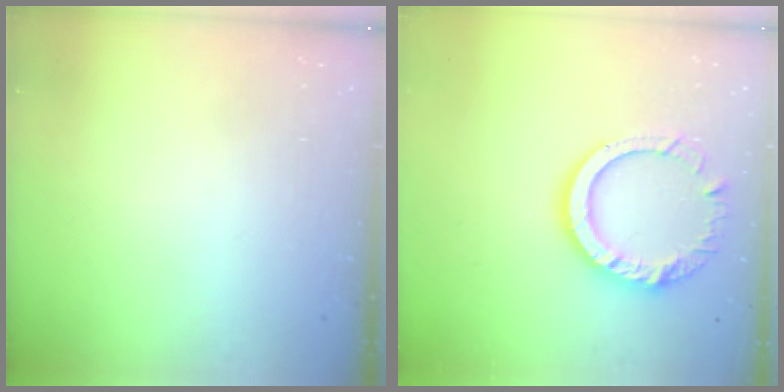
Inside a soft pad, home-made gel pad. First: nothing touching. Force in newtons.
{"total": 14.7, "press": 14.6, "slide": 1.3}